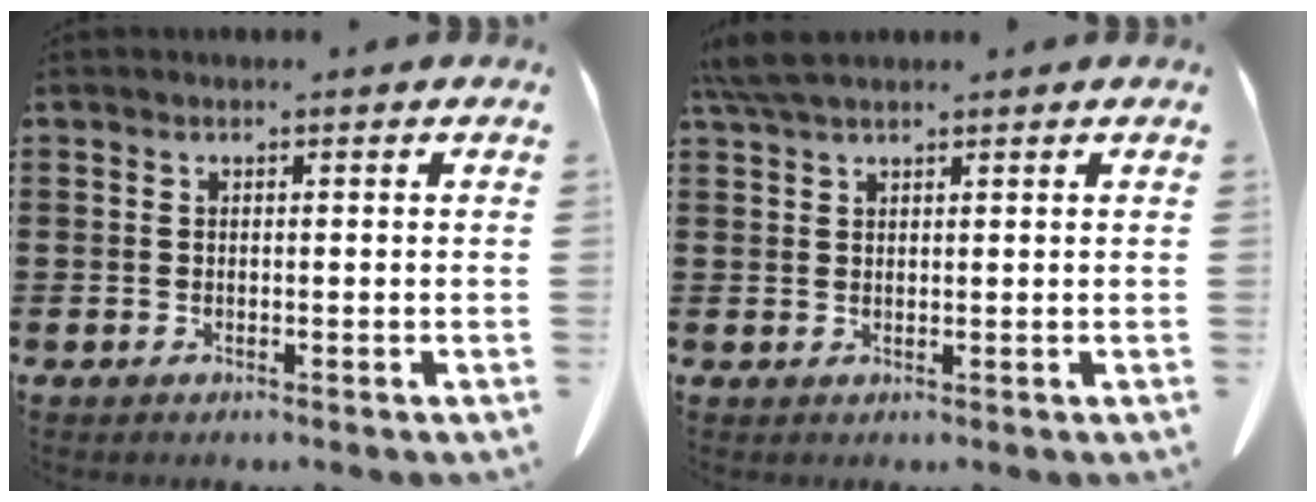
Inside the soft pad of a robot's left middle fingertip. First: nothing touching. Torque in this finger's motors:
{"motor_torque": [0.50, 0.42, 0.07, 0.02]}